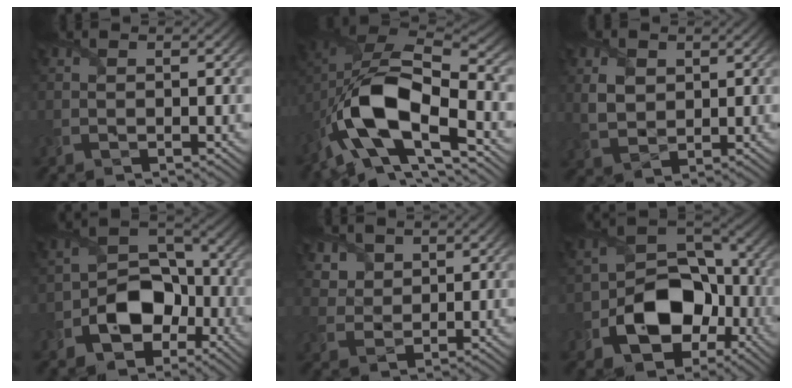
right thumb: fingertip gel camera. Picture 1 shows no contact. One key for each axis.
{"total": 15.0, "fx": -5.2, "fy": 7.4, "fz": 12.0, "tx": -0.240, "ty": -0.017, "tz": -0.097}
{"total": 4.2, "fx": 1.7, "fy": 3.1, "fz": 2.2, "tx": -0.059, "ty": -0.001, "tz": 0.034}
{"total": 9.7, "fx": -3.8, "fy": 6.7, "fz": 5.8, "tx": -0.100, "ty": -0.006, "tz": -0.075}
{"total": 3.9, "fx": 2.8, "fy": 2.6, "fz": 0.9, "tx": -0.042, "ty": -0.018, "tz": 0.069}
{"total": 12.4, "fx": -4.4, "fy": 8.6, "fz": 7.7, "tx": -0.140, "ty": -0.019, "tz": -0.077}